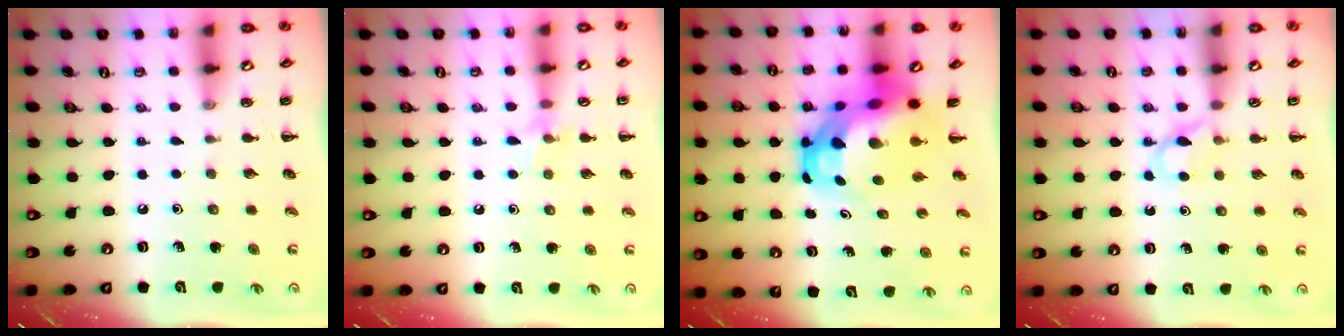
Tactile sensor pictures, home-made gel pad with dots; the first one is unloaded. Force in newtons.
{"total": 6.3, "press": 6.1, "slide": 1.4}
{"total": 11.2, "press": 10.7, "slide": 3.1}
{"total": 3.8, "press": 3.6, "slide": 1.4}